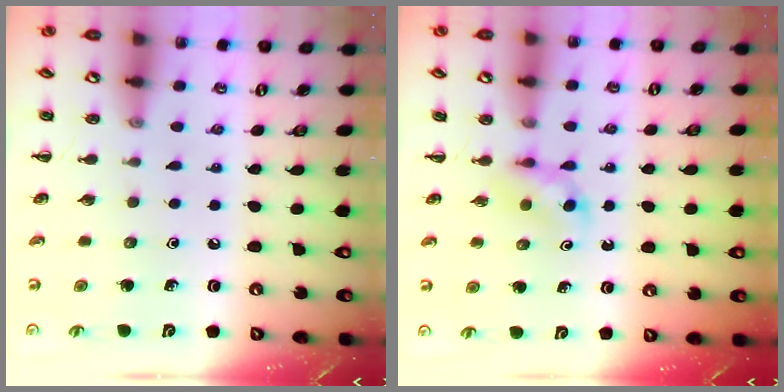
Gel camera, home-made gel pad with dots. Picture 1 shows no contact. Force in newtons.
{"total": 3.7, "press": 3.4, "slide": 1.4}